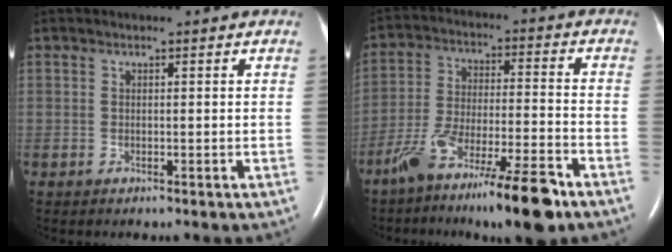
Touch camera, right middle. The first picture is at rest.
{"total": 14.1, "force": [-9.7, 1.3, 10.2], "torque": [-0.187, -0.018, -0.167]}